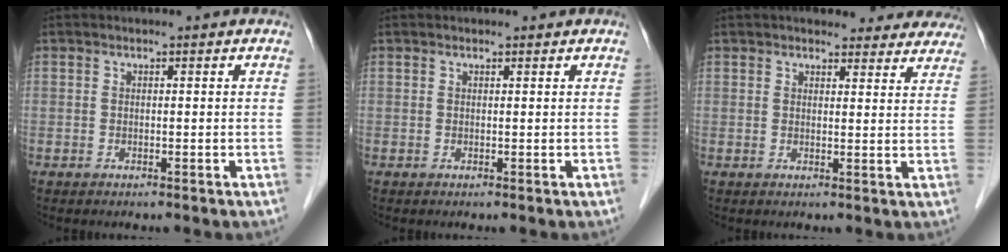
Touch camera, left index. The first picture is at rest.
{"total": 0.0}
{"total": 12.3, "force": [11.4, 3.5, 2.9], "torque": [0.005, -0.001, 0.111]}